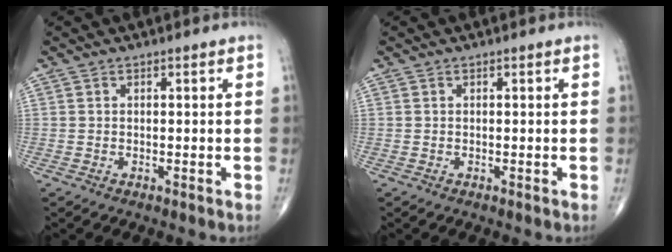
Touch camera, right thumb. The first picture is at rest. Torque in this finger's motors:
{"motor_torque": [0.00, 0.00, 0.00, 0.00, 0.00]}